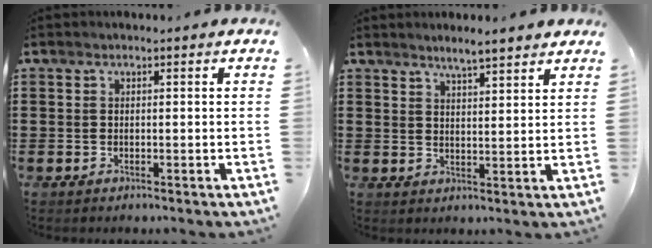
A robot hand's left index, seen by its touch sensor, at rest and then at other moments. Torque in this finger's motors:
{"motor_torque": [0.92, 1.22, 0.38, 0.03]}